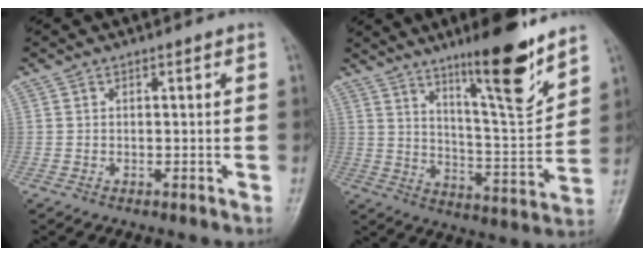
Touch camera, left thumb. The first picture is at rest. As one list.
[{"total": 15.4, "force": [10.6, 2.4, 11.0], "torque": [-0.149, -0.077, 0.175]}]